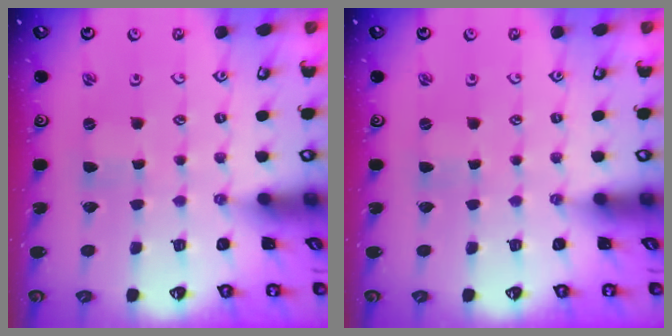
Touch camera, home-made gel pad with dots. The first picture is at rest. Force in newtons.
{"total": 0.0}